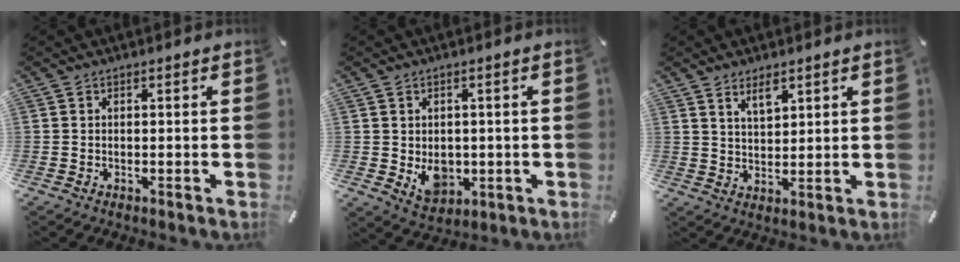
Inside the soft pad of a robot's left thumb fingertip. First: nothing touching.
{"total": 6.2, "force": [-0.5, 5.1, 3.5], "torque": [-0.045, -0.007, -0.008]}
{"total": 4.2, "force": [3.2, 1.8, 2.0], "torque": [-0.028, -0.017, 0.057]}